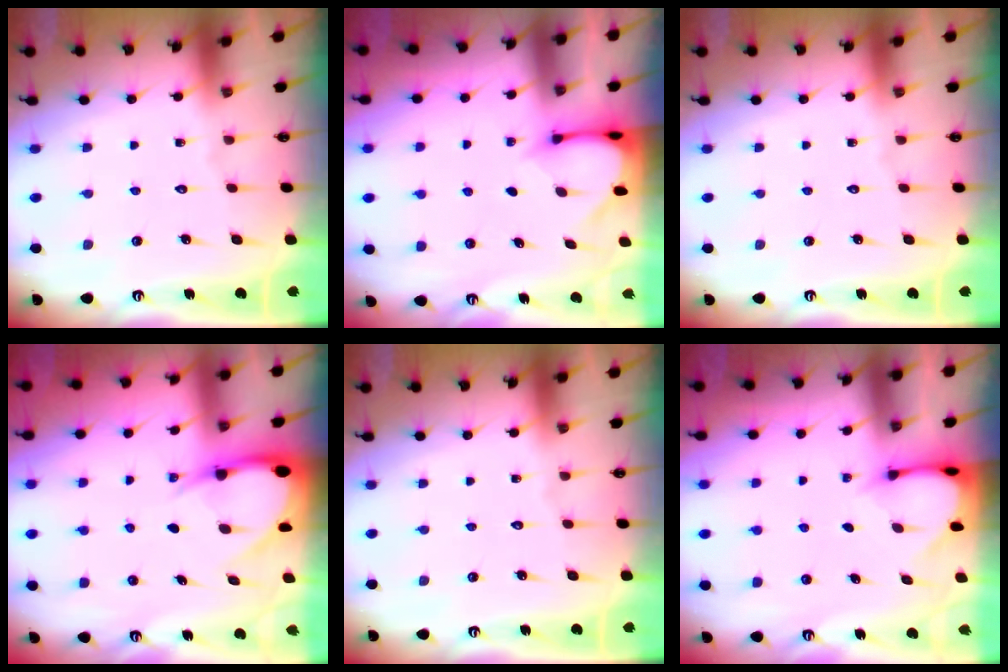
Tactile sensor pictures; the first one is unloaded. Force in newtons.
{"total": 3.2, "press": 3.2, "slide": 0.3}
{"total": 0.0}
{"total": 7.3, "press": 7.2, "slide": 1.0}
{"total": 0.0}
{"total": 3.3, "press": 3.3, "slide": 0.3}